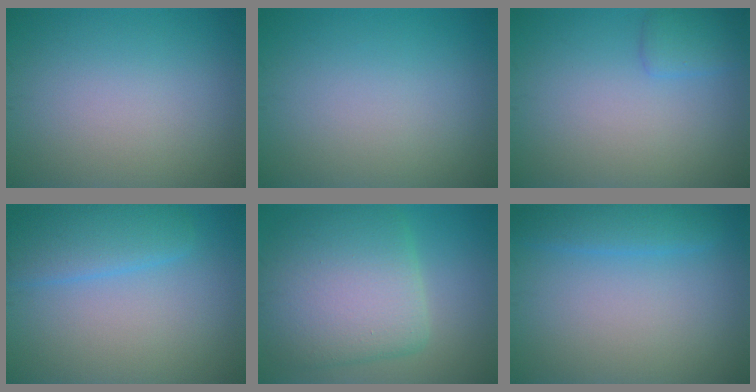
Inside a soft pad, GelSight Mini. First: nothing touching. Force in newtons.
{"total": 0.0}
{"total": 1.6, "press": 1.6, "slide": 0.1}
{"total": 5.2, "press": 5.2, "slide": 0.3}
{"total": 9.2, "press": 9.2, "slide": 0.5}
{"total": 2.4, "press": 2.4, "slide": 0.2}